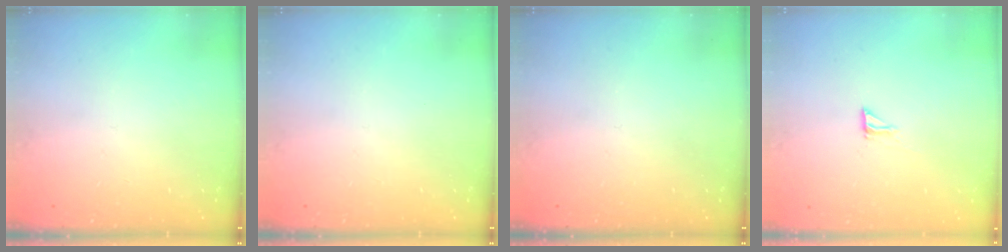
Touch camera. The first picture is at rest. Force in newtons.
{"total": 0.0}
{"total": 0.0}
{"total": 4.2, "press": 4.2, "slide": 0.2}